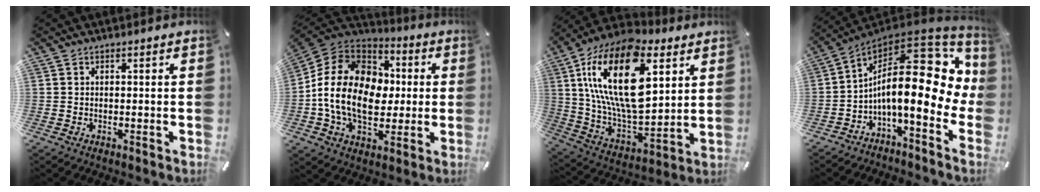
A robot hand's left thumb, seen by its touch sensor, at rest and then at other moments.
{"total": 17.6, "force": [-1.8, 13.5, 11.2], "torque": [-0.238, 0.015, -0.030]}
{"total": 27.5, "force": [9.6, 14.8, 21.1], "torque": [-0.413, -0.036, 0.164]}
{"total": 22.7, "force": [2.1, 9.8, 20.3], "torque": [-0.347, -0.045, 0.038]}